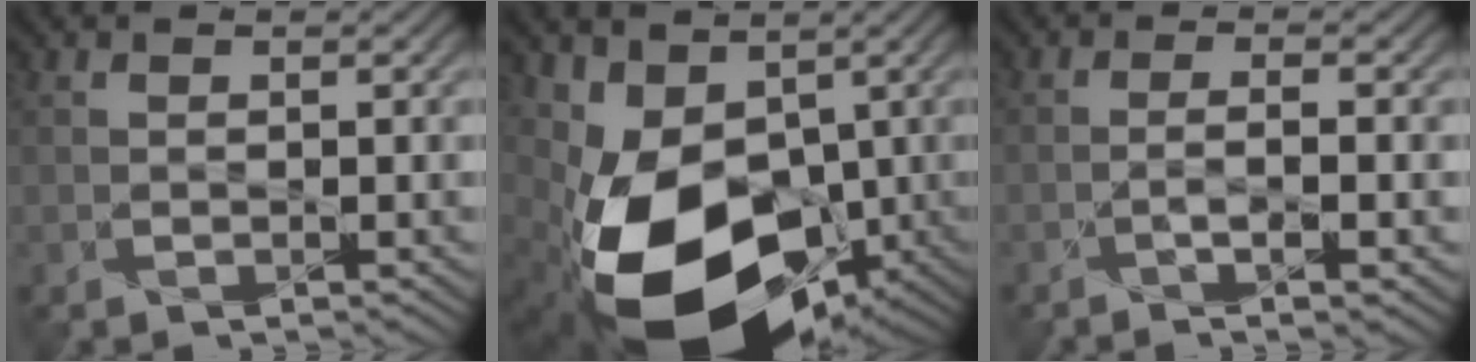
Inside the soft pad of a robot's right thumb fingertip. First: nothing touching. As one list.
[{"total": 15.5, "force": [-2.4, 10.6, 11.0], "torque": [-0.227, -0.043, -0.029]}, {"total": 2.3, "force": [-1.0, 0.4, 2.0], "torque": [-0.034, 0.000, -0.027]}]